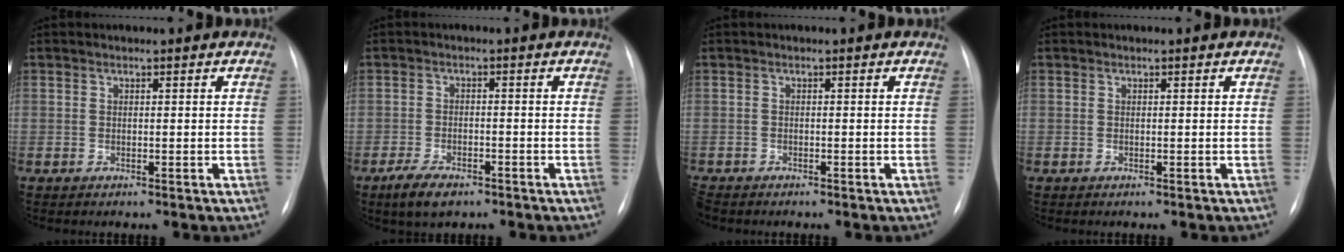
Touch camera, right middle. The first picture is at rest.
{"total": 4.9, "force": [-3.4, 2.0, 3.0], "torque": [-0.063, -0.005, -0.055]}
{"total": 2.1, "force": [-1.9, 0.8, 0.5], "torque": [-0.008, -0.005, -0.031]}
{"total": 0.0}